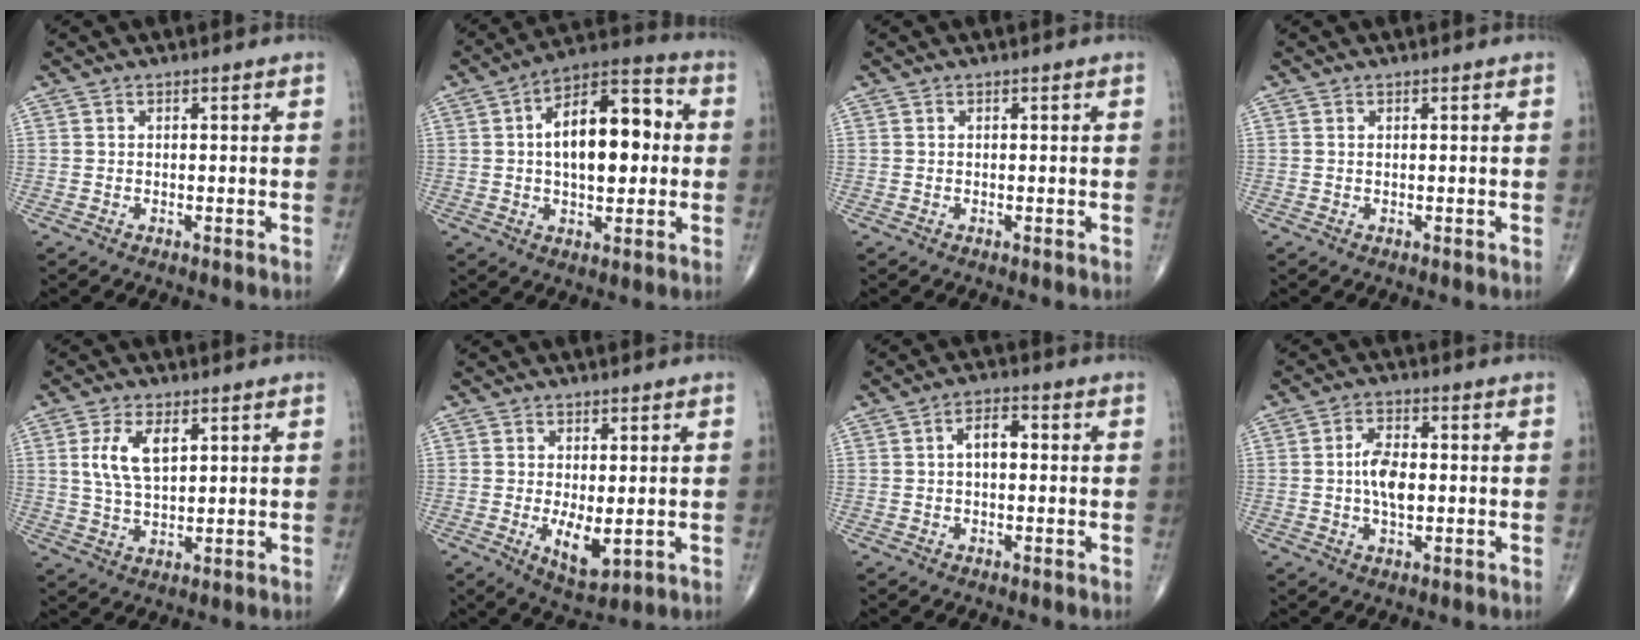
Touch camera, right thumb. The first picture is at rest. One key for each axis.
{"total": 16.4, "fx": 1.5, "fy": 8.3, "fz": 14.1, "tx": -0.196, "ty": 0.026, "tz": 0.015}
{"total": 0.0}
{"total": 0.0}
{"total": 7.6, "fx": 2.4, "fy": 3.8, "fz": 6.1, "tx": -0.118, "ty": -0.007, "tz": 0.052}
{"total": 5.8, "fx": -0.7, "fy": 2.4, "fz": 5.2, "tx": -0.082, "ty": -0.017, "tz": -0.001}
{"total": 6.0, "fx": 0.4, "fy": 3.3, "fz": 5.0, "tx": -0.071, "ty": 0.022, "tz": -0.003}
{"total": 6.4, "fx": -0.2, "fy": 3.3, "fz": 5.5, "tx": -0.096, "ty": 0.005, "tz": -0.009}